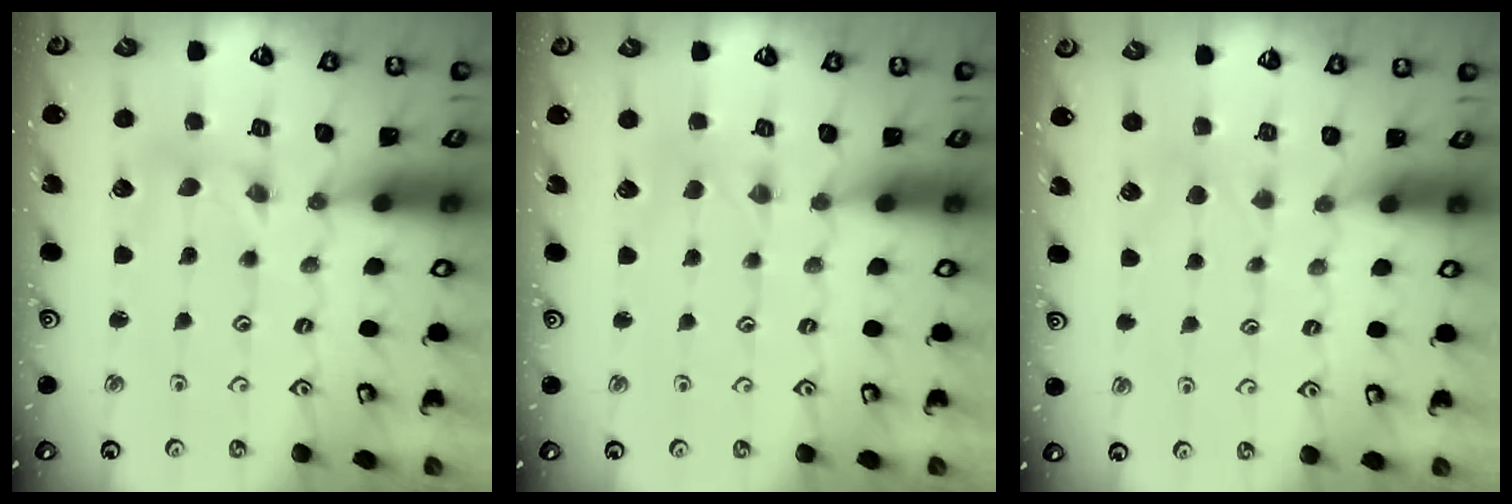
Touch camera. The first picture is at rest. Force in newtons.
{"total": 0.0}
{"total": 1.9, "press": 1.8, "slide": 0.4}